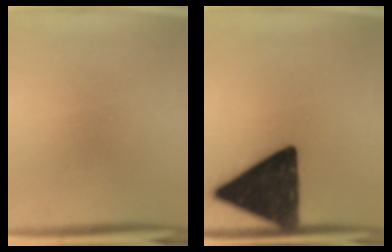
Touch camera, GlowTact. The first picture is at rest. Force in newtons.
{"total": 17.2}